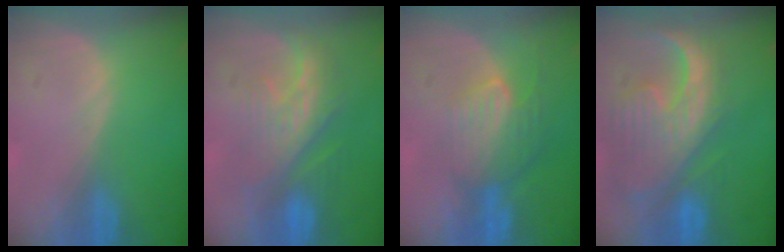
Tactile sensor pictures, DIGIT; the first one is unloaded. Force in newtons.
{"total": 8.4, "press": 8.2, "slide": 1.8}
{"total": 8.1, "press": 7.3, "slide": 3.6}
{"total": 13.0, "press": 11.2, "slide": 6.6}